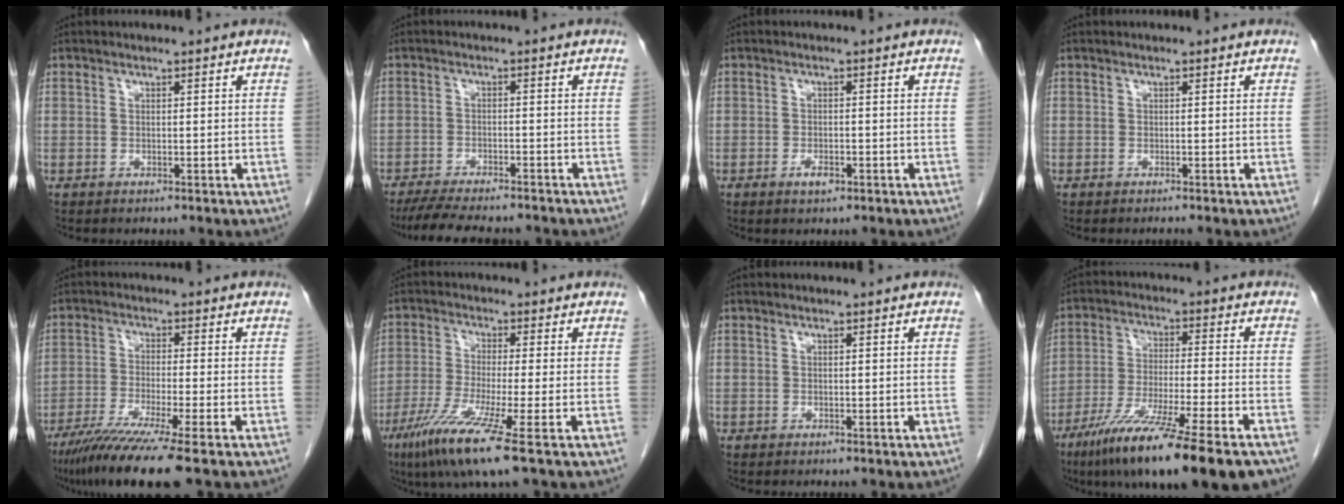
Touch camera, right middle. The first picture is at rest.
{"total": 11.2, "force": [-9.9, 1.9, 4.9], "torque": [-0.079, -0.012, -0.144]}
{"total": 2.0, "force": [-1.1, 0.7, 1.5], "torque": [-0.029, -0.001, -0.015]}
{"total": 0.0}
{"total": 10.4, "force": [-7.5, -1.4, 7.1], "torque": [-0.120, -0.037, -0.123]}
{"total": 10.2, "force": [-5.5, -0.8, 8.5], "torque": [-0.171, -0.038, -0.102]}
{"total": 0.0}
{"total": 18.4, "force": [-12.7, 0.5, 13.4], "torque": [-0.204, -0.053, -0.212]}